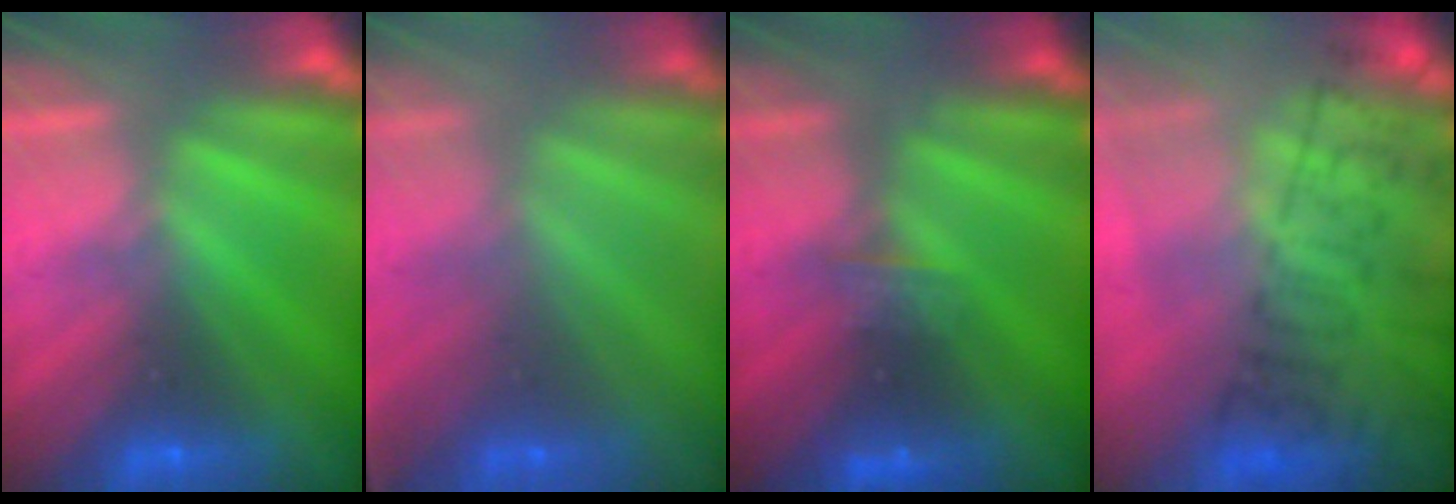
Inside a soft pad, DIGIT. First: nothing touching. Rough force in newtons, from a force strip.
{"total": 1.8}
{"total": 2.5}
{"total": 7.0}